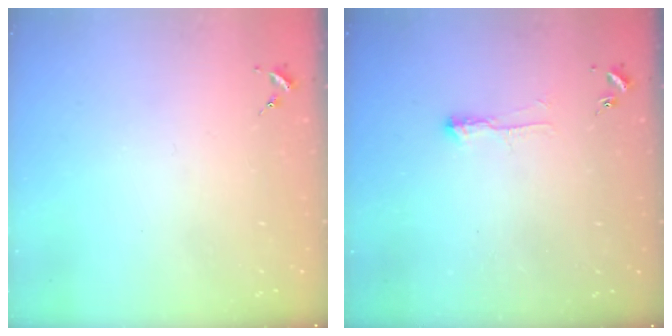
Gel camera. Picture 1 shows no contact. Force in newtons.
{"total": 3.9, "press": 3.8, "slide": 0.6}